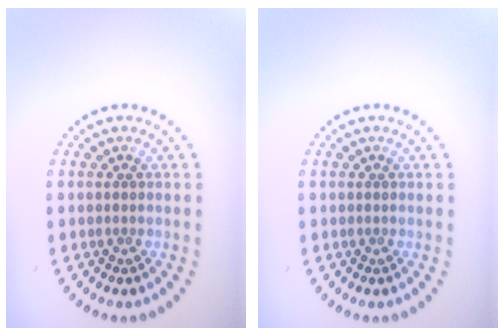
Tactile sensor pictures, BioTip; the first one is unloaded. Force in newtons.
{"total": 0.0}